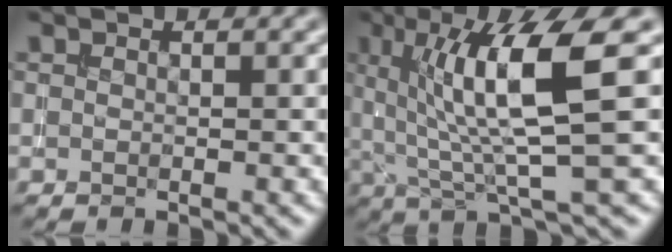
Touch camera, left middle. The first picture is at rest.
{"total": 9.4, "force": [2.1, 1.8, 8.9], "torque": [-0.133, -0.006, 0.037]}